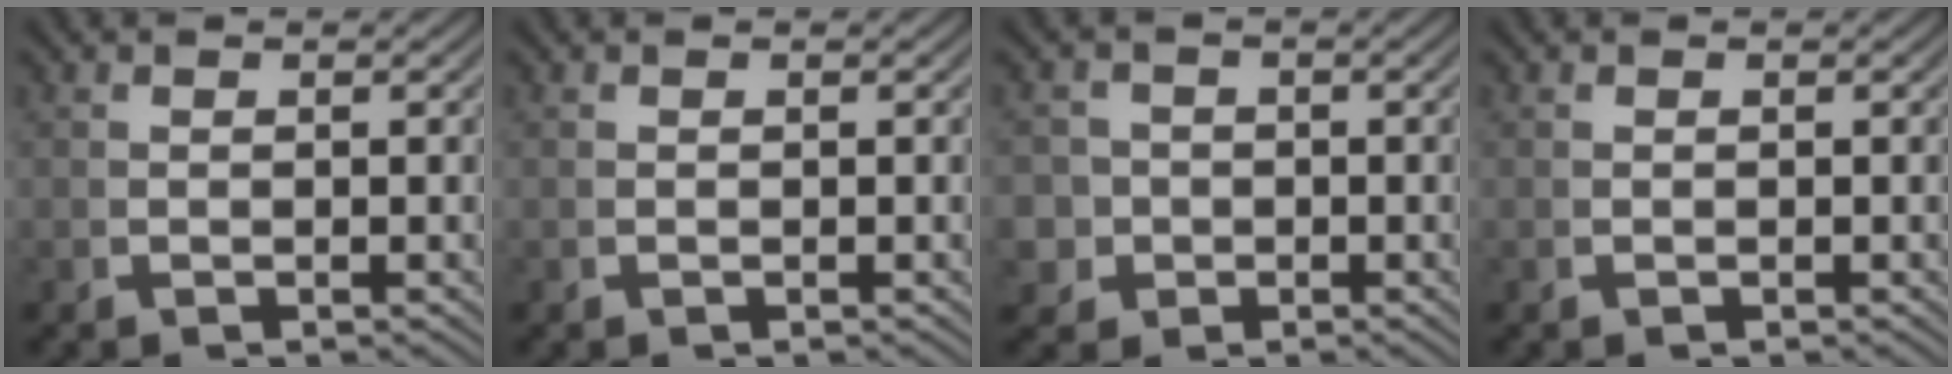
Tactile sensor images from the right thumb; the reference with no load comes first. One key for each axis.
{"total": 0.0}
{"total": 6.1, "fx": -1.3, "fy": 5.7, "fz": 1.9, "tx": -0.047, "ty": -0.023, "tz": -0.018}
{"total": 0.0}